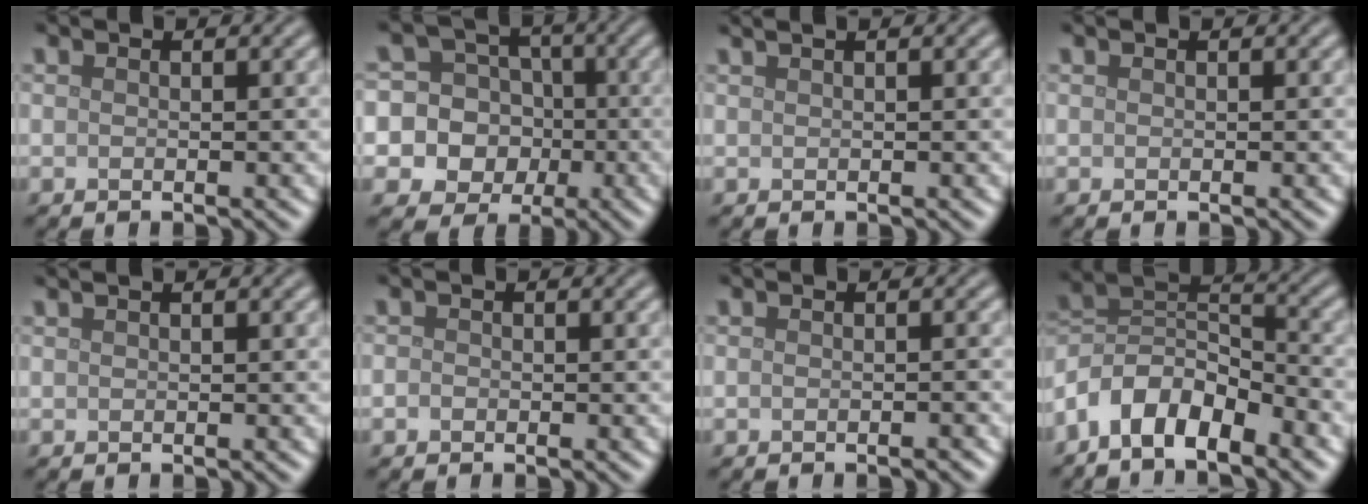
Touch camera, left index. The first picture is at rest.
{"total": 14.7, "force": [-2.0, 14.2, 3.4], "torque": [-0.116, 0.012, -0.057]}
{"total": 1.4, "force": [1.0, 0.5, 0.9], "torque": [-0.011, 0.002, 0.008]}
{"total": 0.0}
{"total": 0.6, "force": [0.5, 0.1, 0.3], "torque": [-0.009, 0.005, 0.007]}
{"total": 0.6, "force": [-0.3, 0.5, 0.2], "torque": [-0.001, -0.002, -0.006]}
{"total": 0.9, "force": [-0.7, 0.1, 0.6], "torque": [-0.008, 0.001, -0.010]}
{"total": 7.5, "force": [-5.0, 3.3, 4.6], "torque": [-0.073, 0.012, -0.101]}